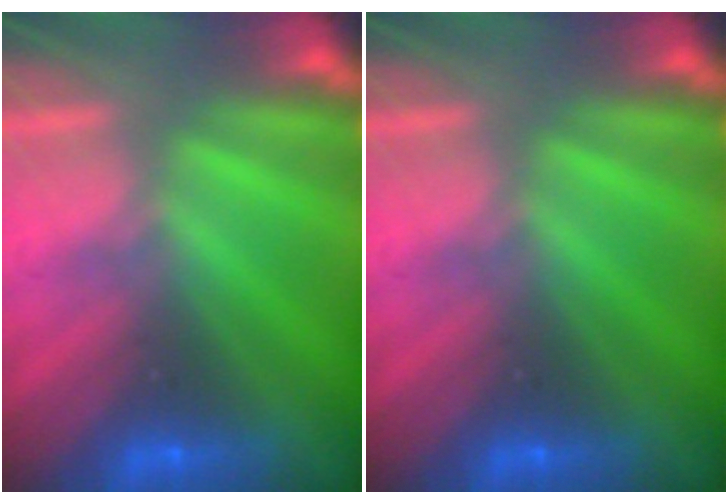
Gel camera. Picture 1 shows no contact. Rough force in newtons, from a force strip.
{"total": 0.0}